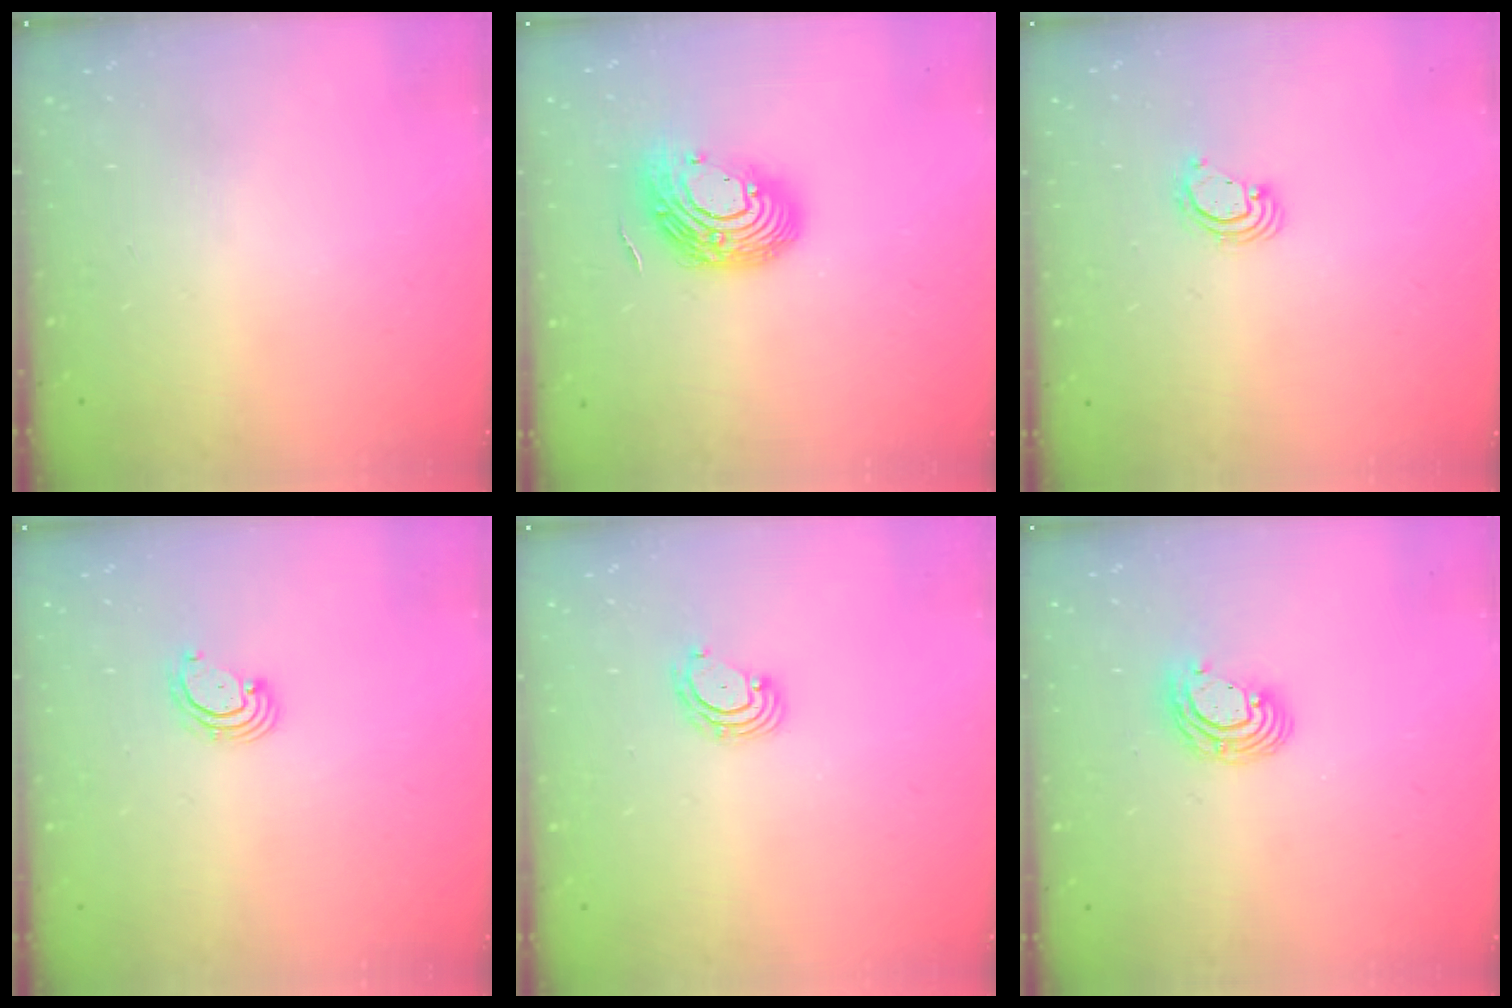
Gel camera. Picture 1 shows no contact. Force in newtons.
{"total": 14.0, "press": 13.9, "slide": 1.1}
{"total": 2.2, "press": 2.2, "slide": 0.2}
{"total": 2.7, "press": 2.6, "slide": 0.6}
{"total": 2.8, "press": 2.8, "slide": 0.3}
{"total": 7.3, "press": 7.1, "slide": 1.3}